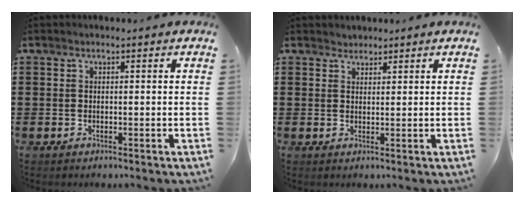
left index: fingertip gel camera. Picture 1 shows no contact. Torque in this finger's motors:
{"motor_torque": [-0.05, -0.04, 0.04, -0.01]}